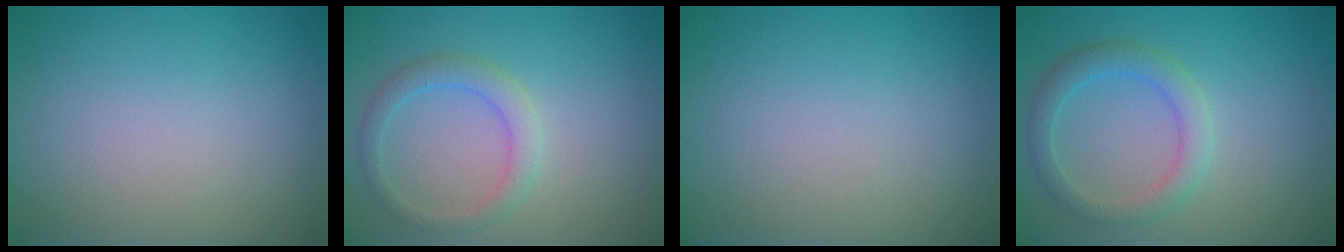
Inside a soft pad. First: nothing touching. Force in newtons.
{"total": 2.3, "press": 2.3, "slide": 0.2}
{"total": 0.0}
{"total": 2.9, "press": 2.9, "slide": 0.2}